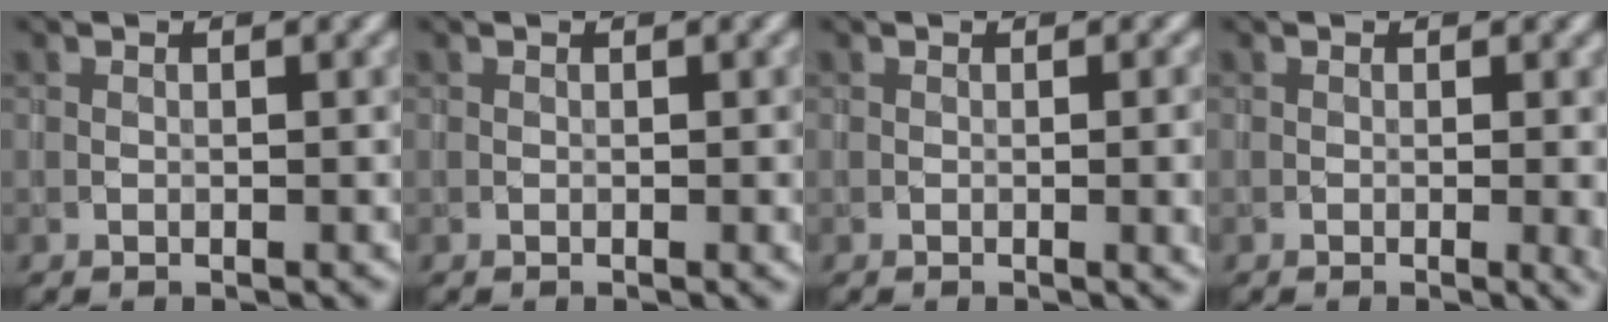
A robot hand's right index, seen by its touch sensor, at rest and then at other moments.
{"total": 0.9, "force": [-0.2, 0.3, 0.8], "torque": [-0.013, -0.003, 0.000]}
{"total": 3.4, "force": [-0.8, 1.3, 3.0], "torque": [-0.039, -0.008, 0.000]}
{"total": 2.3, "force": [-0.6, 0.7, 2.1], "torque": [-0.032, -0.007, -0.004]}